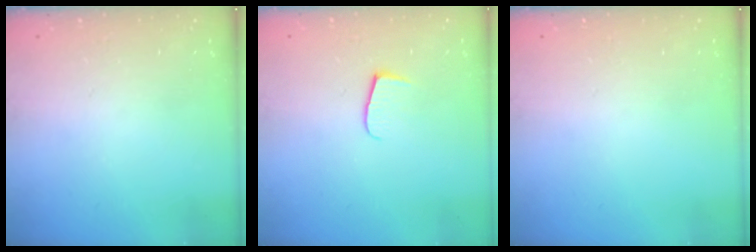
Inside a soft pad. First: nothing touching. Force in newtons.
{"total": 6.2, "press": 6.1, "slide": 0.6}
{"total": 0.0}